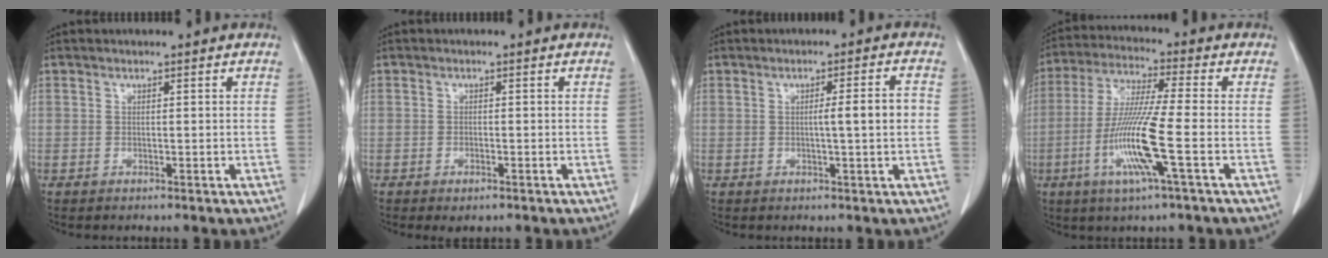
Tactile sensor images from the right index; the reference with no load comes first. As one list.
[{"total": 1.8, "force": [-1.1, 0.6, 1.3], "torque": [-0.020, -0.003, -0.010]}, {"total": 5.0, "force": [-0.1, -1.0, 4.9], "torque": [-0.075, 0.000, -0.001]}, {"total": 11.9, "force": [-3.6, -0.5, 11.4], "torque": [-0.233, -0.015, -0.076]}]